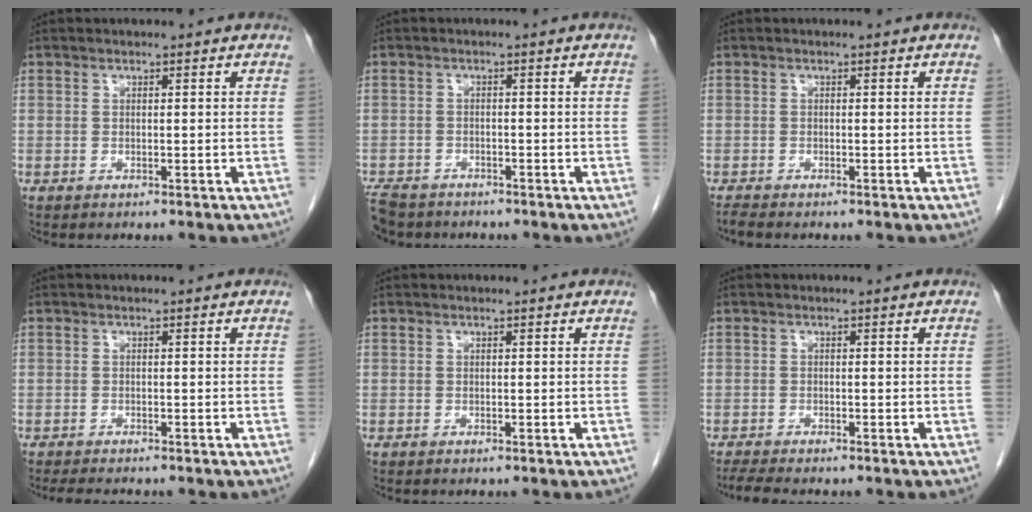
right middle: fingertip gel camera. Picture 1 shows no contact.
{"total": 6.4, "force": [-5.3, 3.0, 1.8], "torque": [-0.038, -0.011, -0.089]}
{"total": 0.9, "force": [-0.8, -0.1, 0.2], "torque": [-0.012, -0.005, -0.018]}
{"total": 3.1, "force": [-2.8, 0.4, 1.4], "torque": [-0.020, -0.008, -0.042]}
{"total": 0.0}
{"total": 3.1, "force": [-2.7, 0.1, 1.5], "torque": [-0.028, -0.009, -0.046]}